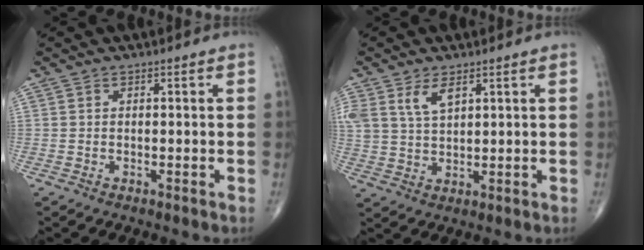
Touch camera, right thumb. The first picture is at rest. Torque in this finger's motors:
{"motor_torque": [0.07, 0.13, 0.54, 0.45, 0.06]}